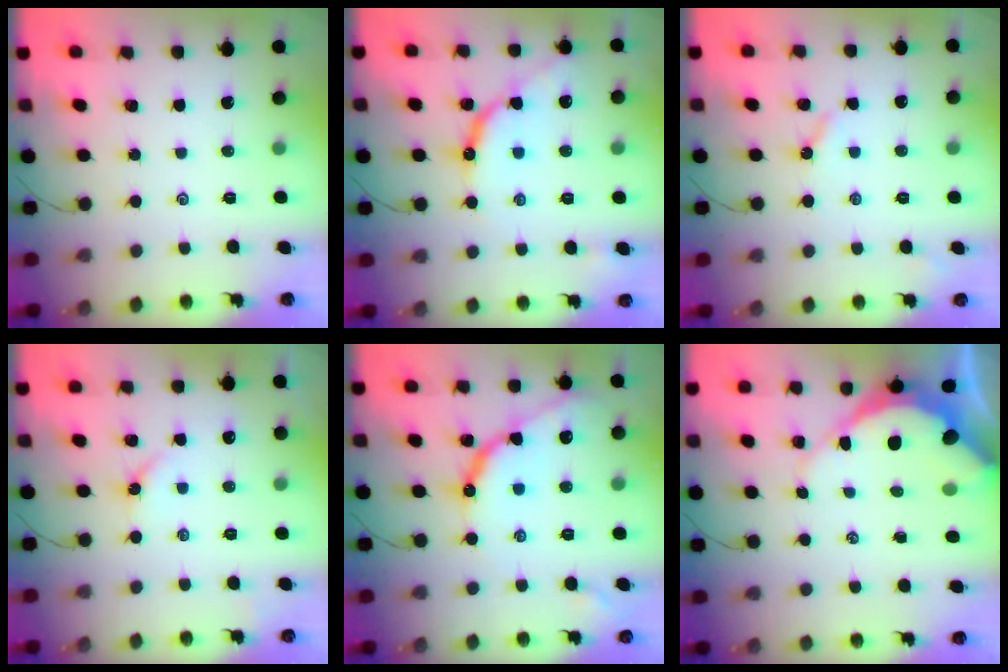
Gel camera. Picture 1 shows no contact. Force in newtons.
{"total": 11.2, "press": 11.2, "slide": 1.0}
{"total": 3.5, "press": 3.4, "slide": 0.7}
{"total": 3.3, "press": 3.2, "slide": 0.4}
{"total": 11.7, "press": 11.6, "slide": 1.3}
{"total": 10.7, "press": 10.6, "slide": 1.1}